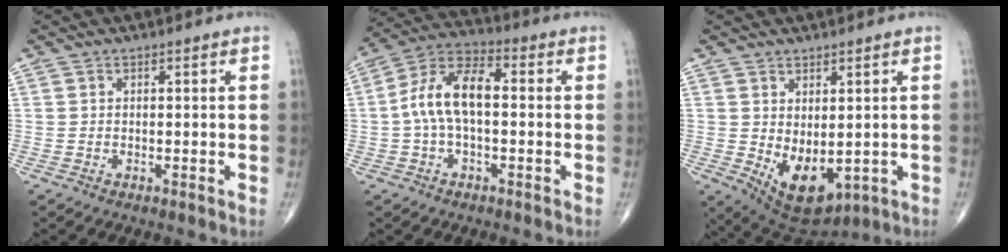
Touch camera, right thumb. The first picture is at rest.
{"total": 11.5, "force": [-0.1, 5.8, 9.9], "torque": [-0.191, 0.040, -0.010]}
{"total": 9.8, "force": [-1.1, 5.3, 8.1], "torque": [-0.113, -0.010, 0.010]}